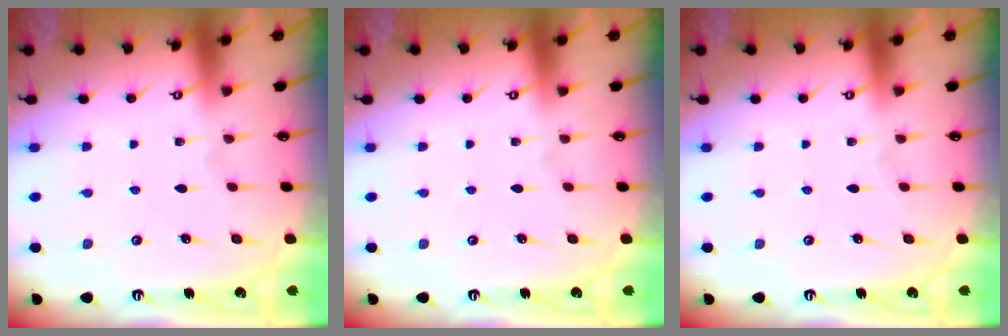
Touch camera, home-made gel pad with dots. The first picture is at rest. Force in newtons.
{"total": 0.0}
{"total": 0.0}